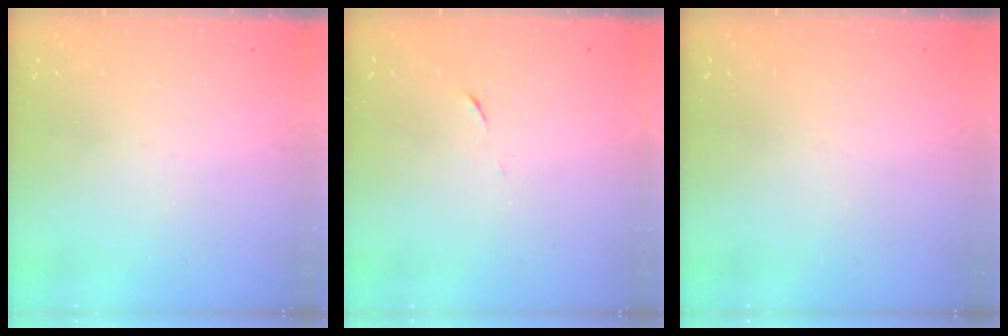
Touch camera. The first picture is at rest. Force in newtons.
{"total": 6.2, "press": 6.1, "slide": 0.7}
{"total": 0.0}